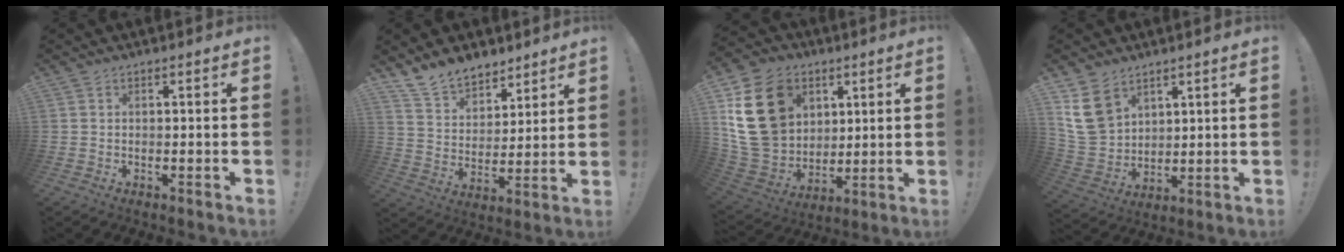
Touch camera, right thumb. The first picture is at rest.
{"total": 11.8, "force": [9.8, 6.1, 2.5], "torque": [-0.062, -0.072, 0.193]}
{"total": 22.9, "force": [7.1, 18.1, 12.2], "torque": [-0.225, -0.023, 0.154]}
{"total": 12.3, "force": [7.1, 8.7, 5.0], "torque": [-0.091, -0.036, 0.145]}